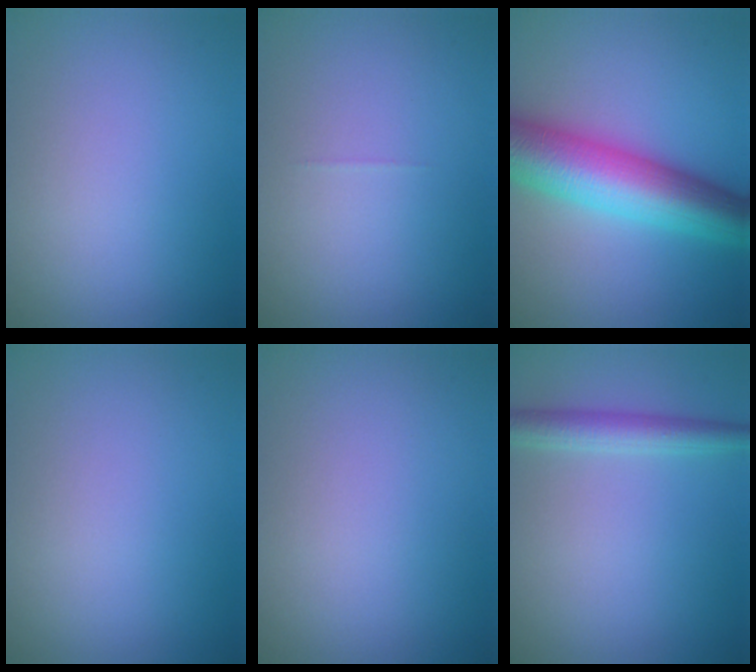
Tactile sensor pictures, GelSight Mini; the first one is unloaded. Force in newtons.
{"total": 0.0}
{"total": 9.8, "press": 9.8, "slide": 0.2}
{"total": 0.0}
{"total": 0.0}
{"total": 2.8, "press": 2.8, "slide": 0.1}